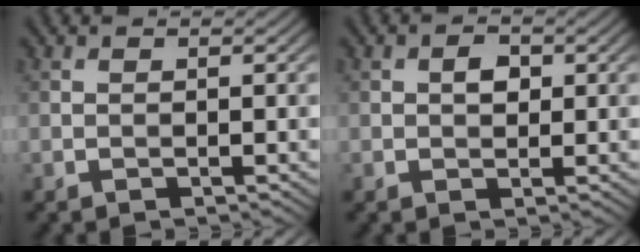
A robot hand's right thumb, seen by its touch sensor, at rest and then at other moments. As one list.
[{"total": 2.0, "force": [0.4, 1.4, 1.4], "torque": [-0.025, 0.001, 0.002]}]